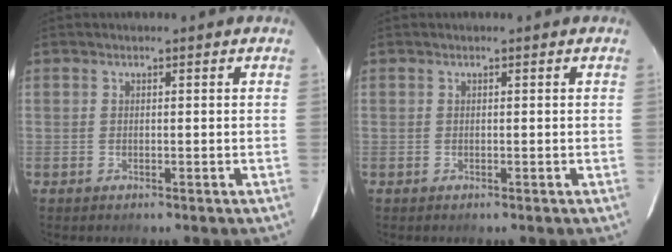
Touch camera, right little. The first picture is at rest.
{"total": 0.0}